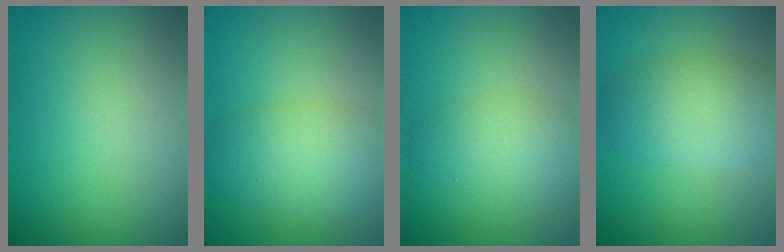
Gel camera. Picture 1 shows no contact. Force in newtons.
{"total": 5.9, "press": 5.9, "slide": 0.4}
{"total": 3.7, "press": 3.7, "slide": 0.2}
{"total": 5.5, "press": 5.5, "slide": 0.2}